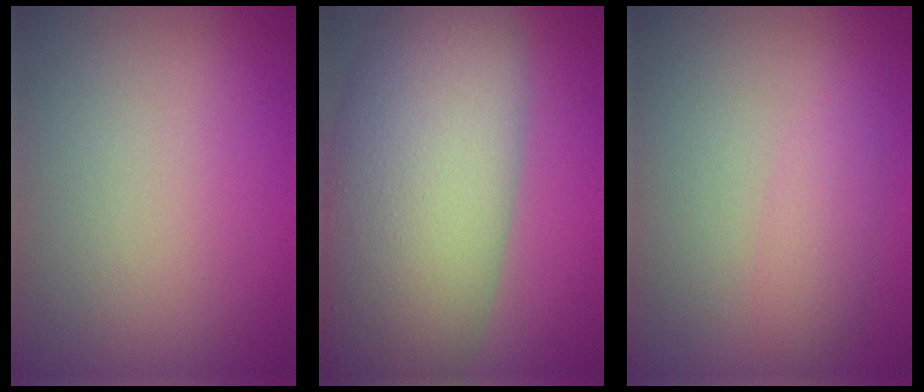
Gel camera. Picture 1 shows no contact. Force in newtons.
{"total": 14.4, "press": 14.3, "slide": 0.8}
{"total": 1.8, "press": 1.8, "slide": 0.1}